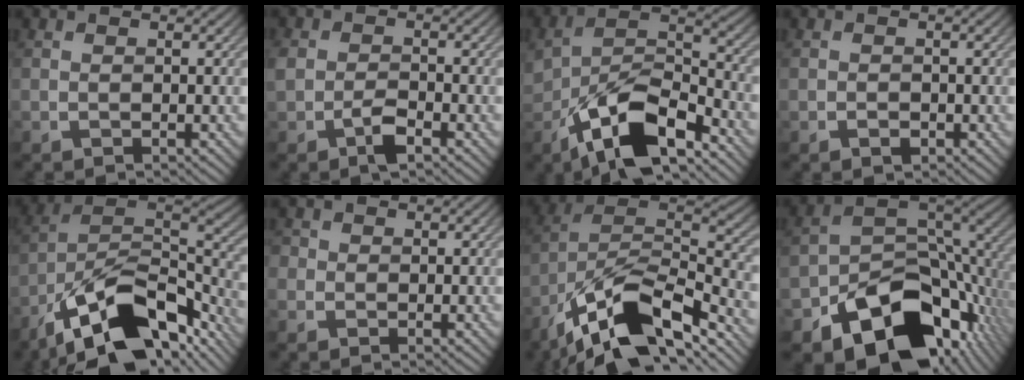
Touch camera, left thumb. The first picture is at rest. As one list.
[{"total": 3.2, "force": [-1.6, 1.8, 2.2], "torque": [-0.048, -0.003, -0.032]}, {"total": 12.1, "force": [-6.5, 5.6, 8.5], "torque": [-0.169, -0.028, -0.118]}, {"total": 1.1, "force": [-0.6, 0.7, 0.6], "torque": [-0.008, -0.003, -0.010]}, {"total": 17.3, "force": [-11.2, 7.3, 11.1], "torque": [-0.218, -0.014, -0.200]}, {"total": 1.3, "force": [0.1, 1.3, 0.2], "torque": [-0.003, 0.001, -0.006]}, {"total": 16.2, "force": [-10.5, 6.0, 10.9], "torque": [-0.222, -0.008, -0.191]}, {"total": 15.0, "force": [-8.0, 9.2, 8.8], "torque": [-0.134, -0.028, -0.133]}]